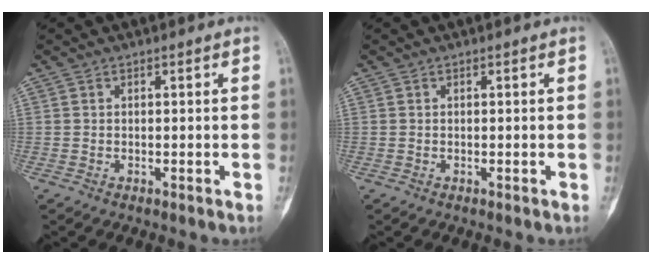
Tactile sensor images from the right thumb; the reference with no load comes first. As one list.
[{"total": 0.0}]